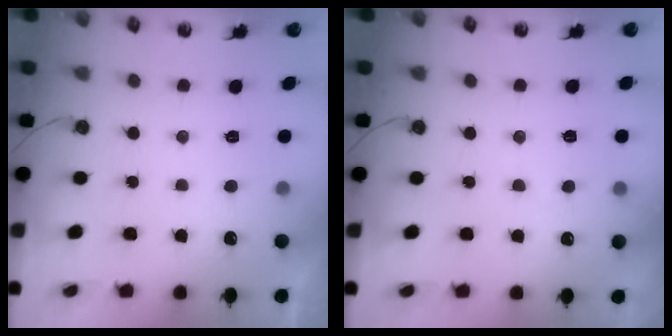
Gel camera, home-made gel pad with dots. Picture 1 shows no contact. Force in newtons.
{"total": 3.4, "press": 3.3, "slide": 0.5}